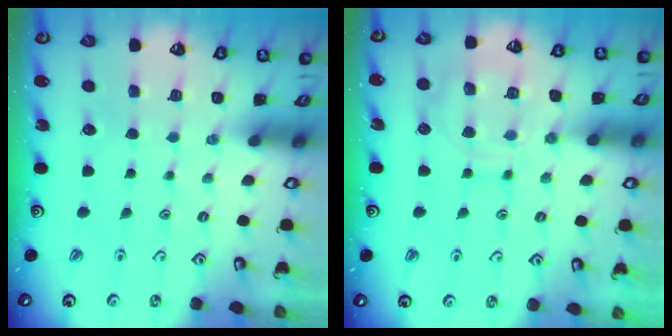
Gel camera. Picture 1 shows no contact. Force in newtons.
{"total": 12.2, "press": 12.1, "slide": 1.1}